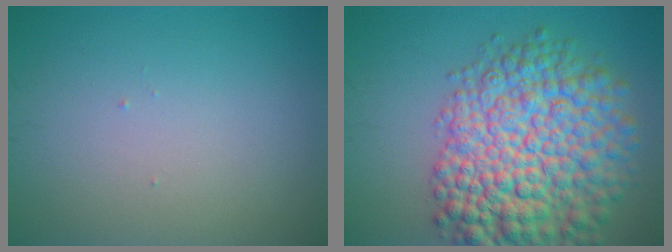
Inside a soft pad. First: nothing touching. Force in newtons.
{"total": 12.1, "press": 12.1, "slide": 0.4}